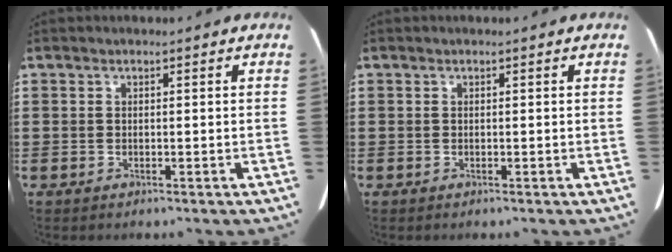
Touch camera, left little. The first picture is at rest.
{"total": 0.0}